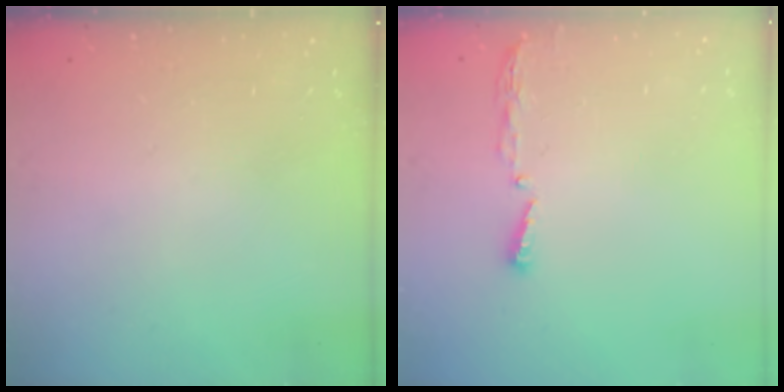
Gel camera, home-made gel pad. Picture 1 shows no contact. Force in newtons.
{"total": 3.4, "press": 3.4, "slide": 0.4}